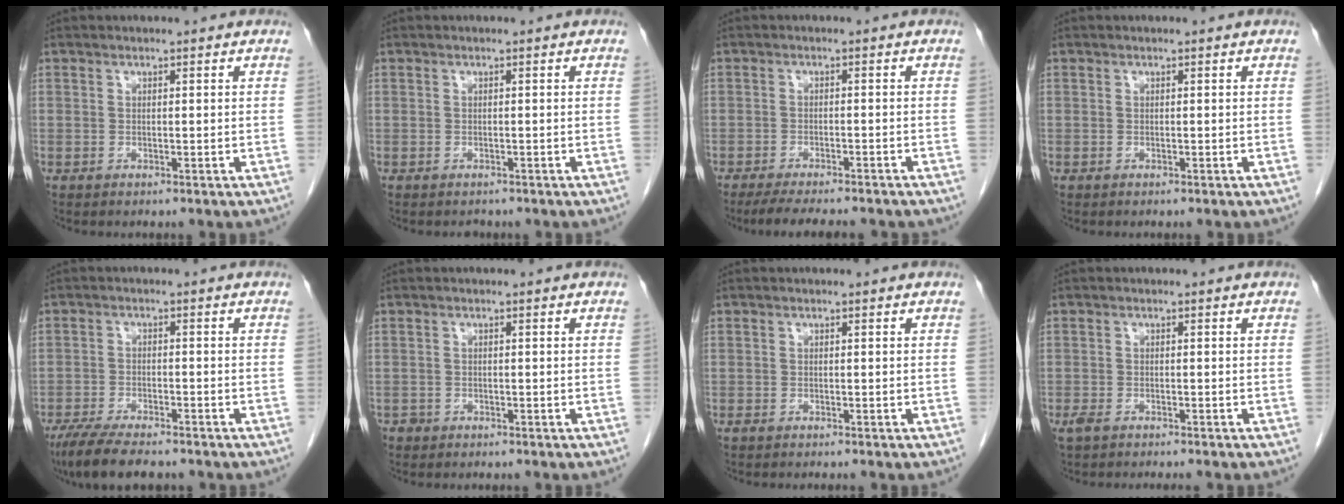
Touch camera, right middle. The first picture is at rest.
{"total": 1.0, "force": [-0.9, 0.5, 0.0], "torque": [-0.006, -0.001, -0.014]}
{"total": 11.1, "force": [-9.6, 2.1, 5.3], "torque": [-0.071, -0.012, -0.128]}
{"total": 0.0}
{"total": 9.5, "force": [-7.8, 1.9, 5.2], "torque": [-0.086, -0.020, -0.128]}
{"total": 1.1, "force": [-0.8, 0.7, -0.1], "torque": [-0.006, 0.003, -0.015]}
{"total": 1.3, "force": [-1.2, 0.2, 0.6], "torque": [-0.011, -0.002, -0.015]}
{"total": 4.6, "force": [-3.8, 1.1, 2.5], "torque": [-0.038, -0.010, -0.055]}